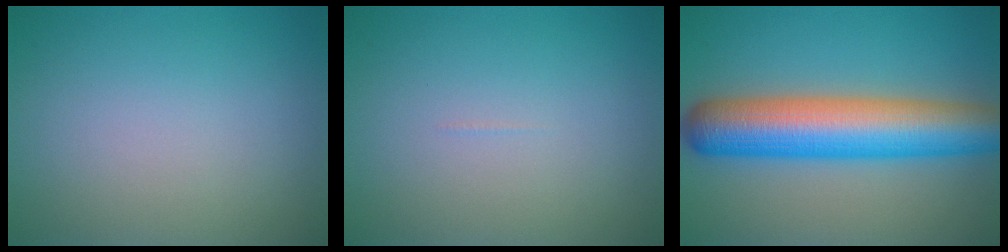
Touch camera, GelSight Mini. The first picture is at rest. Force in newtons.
{"total": 0.0}
{"total": 10.1, "press": 10.1, "slide": 0.3}